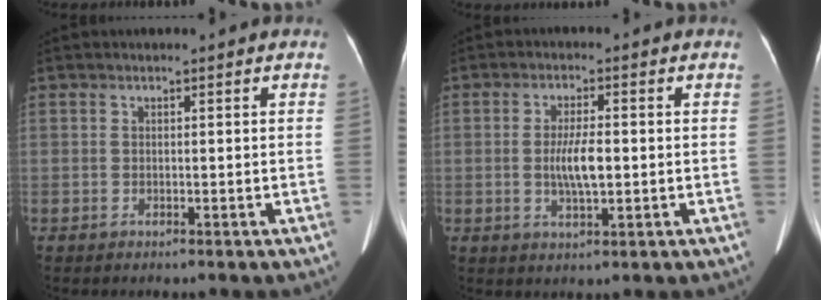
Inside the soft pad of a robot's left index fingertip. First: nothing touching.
{"total": 5.0, "force": [-0.5, 1.1, 4.8], "torque": [-0.100, -0.002, -0.007]}